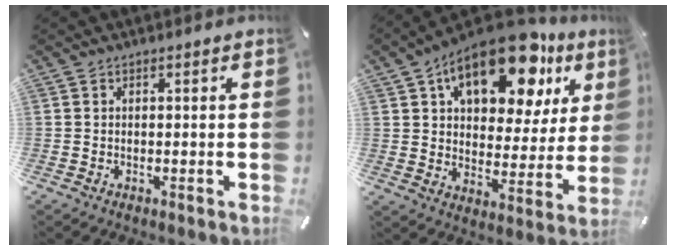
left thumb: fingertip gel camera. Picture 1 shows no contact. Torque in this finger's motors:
{"motor_torque": [2.53, 2.48, 2.15, -0.62, 0.17]}